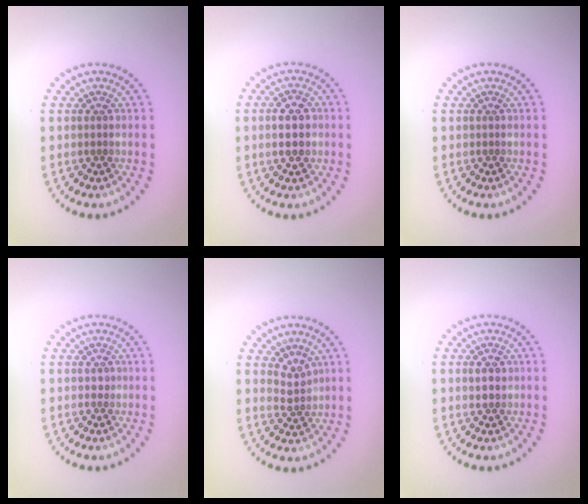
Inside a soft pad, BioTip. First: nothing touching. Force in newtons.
{"total": 3.1, "press": 3.1, "slide": 0.2}
{"total": 0.0}
{"total": 0.5, "press": 0.4, "slide": 0.3}
{"total": 1.9, "press": 1.3, "slide": 1.4}
{"total": 1.4, "press": 1.3, "slide": 0.4}